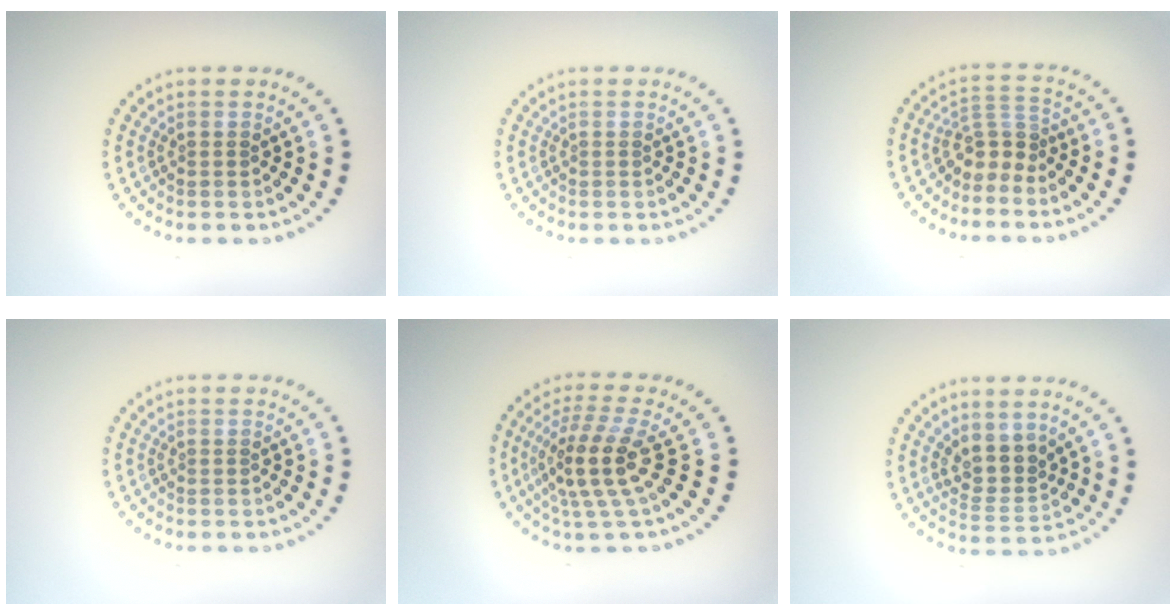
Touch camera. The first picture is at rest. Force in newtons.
{"total": 0.0}
{"total": 2.7, "press": 2.0, "slide": 1.9}
{"total": 0.0}
{"total": 4.6, "press": 3.8, "slide": 2.5}
{"total": 2.9, "press": 2.4, "slide": 1.7}